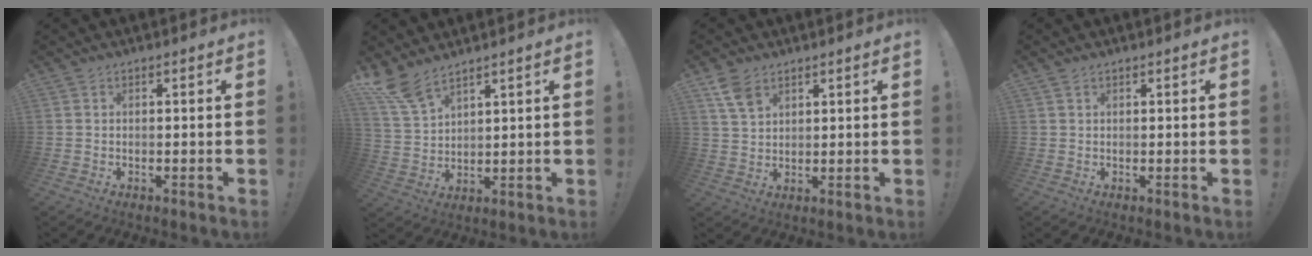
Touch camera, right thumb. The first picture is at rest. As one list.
[{"total": 8.6, "force": [7.0, 2.5, 4.2], "torque": [-0.091, -0.039, 0.138]}, {"total": 6.3, "force": [3.9, 3.6, 3.4], "torque": [-0.066, -0.014, 0.078]}, {"total": 0.7, "force": [0.5, 0.3, 0.2], "torque": [-0.002, -0.002, 0.010]}]